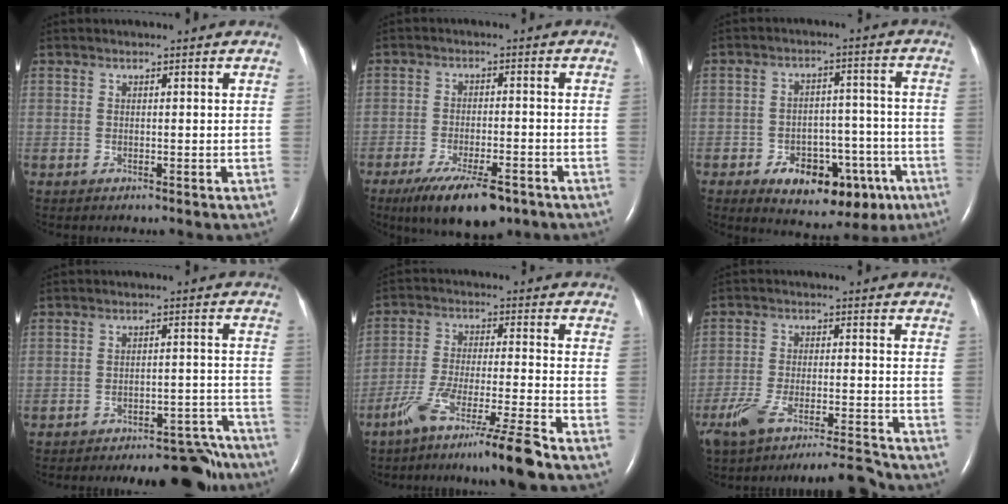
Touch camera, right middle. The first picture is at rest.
{"total": 10.9, "force": [-7.4, 3.1, 7.3], "torque": [-0.124, -0.017, -0.118]}
{"total": 12.7, "force": [-6.6, 6.8, 8.5], "torque": [-0.104, 0.023, -0.085]}
{"total": 15.3, "force": [-14.1, 3.9, 4.4], "torque": [-0.038, 0.025, -0.179]}
{"total": 11.0, "force": [-8.4, -1.6, 6.9], "torque": [-0.125, -0.031, -0.150]}
{"total": 10.5, "force": [-9.5, -0.1, 4.6], "torque": [-0.088, 0.005, -0.165]}